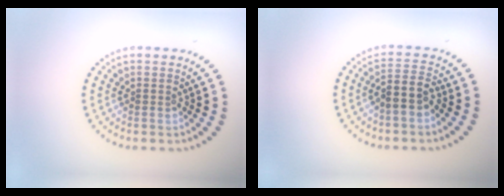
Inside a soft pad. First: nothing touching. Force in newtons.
{"total": 2.6, "press": 2.3, "slide": 1.2}